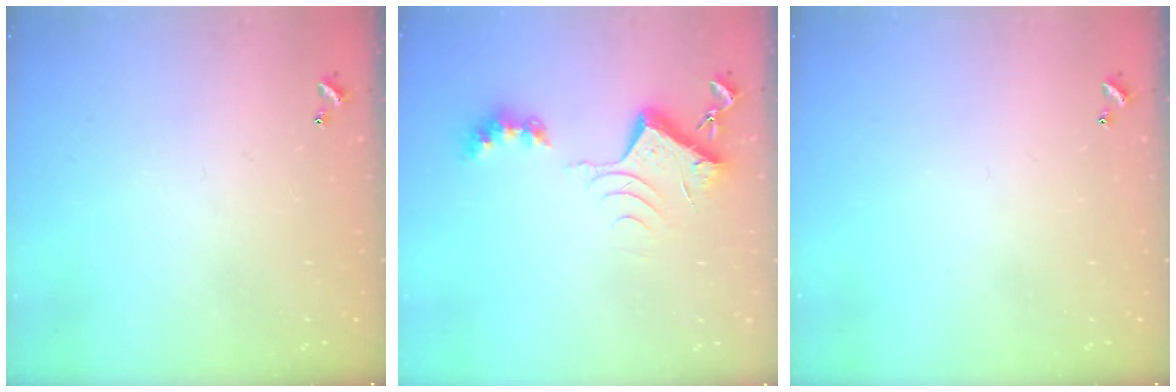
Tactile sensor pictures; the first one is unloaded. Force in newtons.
{"total": 8.0, "press": 8.0, "slide": 0.9}
{"total": 0.0}